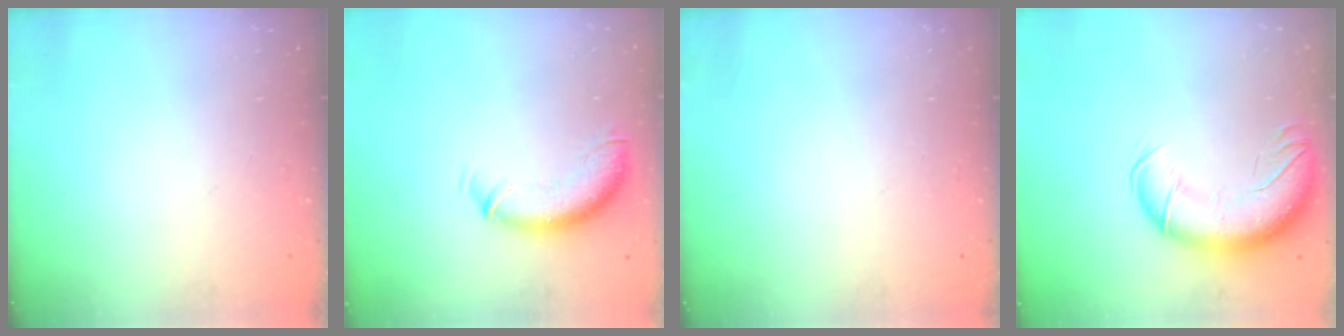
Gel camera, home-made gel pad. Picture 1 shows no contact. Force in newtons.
{"total": 10.6, "press": 10.4, "slide": 2.1}
{"total": 0.0}
{"total": 16.6, "press": 16.1, "slide": 4.1}